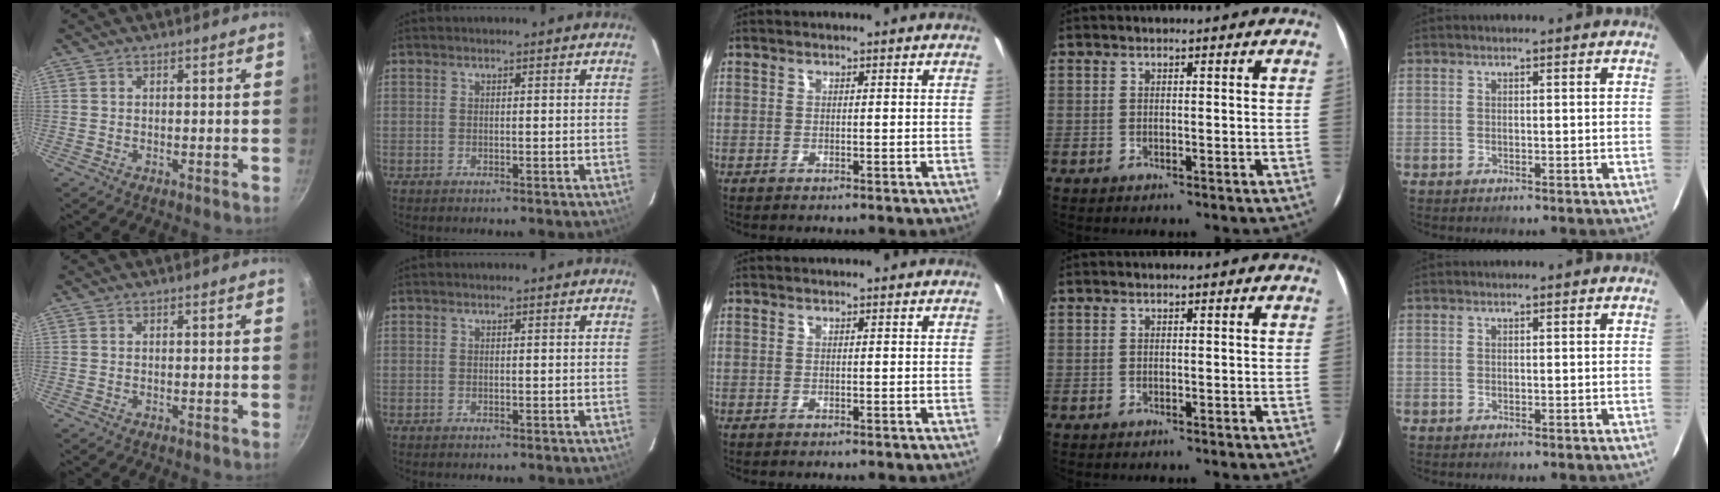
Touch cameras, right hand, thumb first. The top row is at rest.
{}